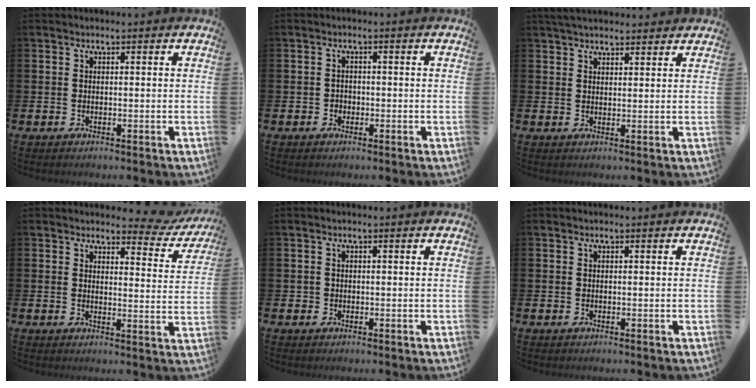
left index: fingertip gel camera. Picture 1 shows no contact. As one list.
[{"total": 1.3, "force": [-0.4, 1.2, 0.2], "torque": [-0.001, 0.002, -0.012]}, {"total": 3.5, "force": [3.3, 0.7, 0.7], "torque": [-0.016, -0.010, 0.061]}, {"total": 3.2, "force": [3.0, 1.1, 0.6], "torque": [-0.003, -0.026, 0.044]}, {"total": 0.8, "force": [0.0, 0.8, 0.1], "torque": [0.001, 0.005, -0.004]}, {"total": 0.0}]